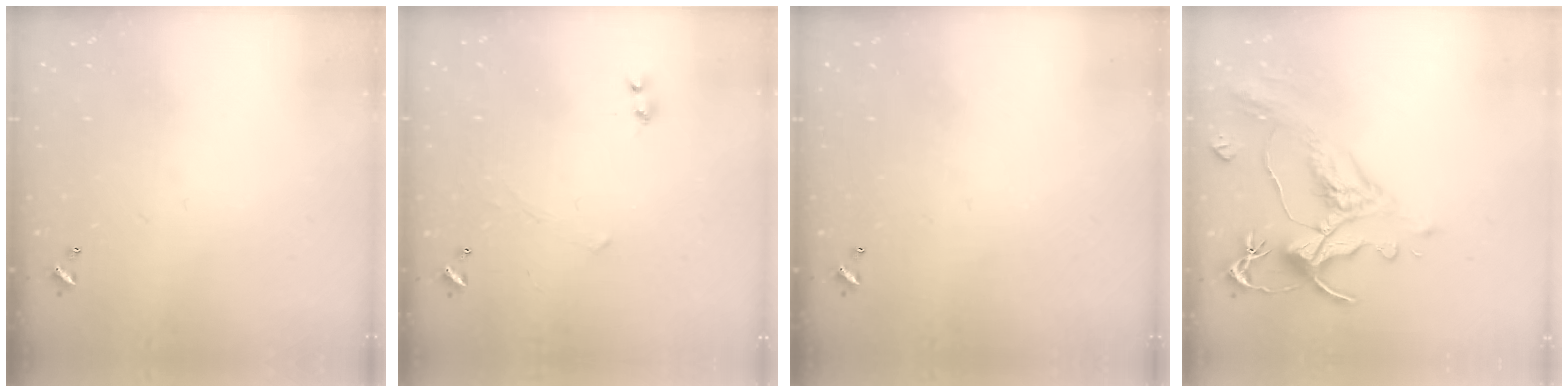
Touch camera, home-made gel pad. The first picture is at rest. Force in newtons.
{"total": 2.3, "press": 2.3, "slide": 0.2}
{"total": 0.0}
{"total": 1.6, "press": 0.4, "slide": 1.6}